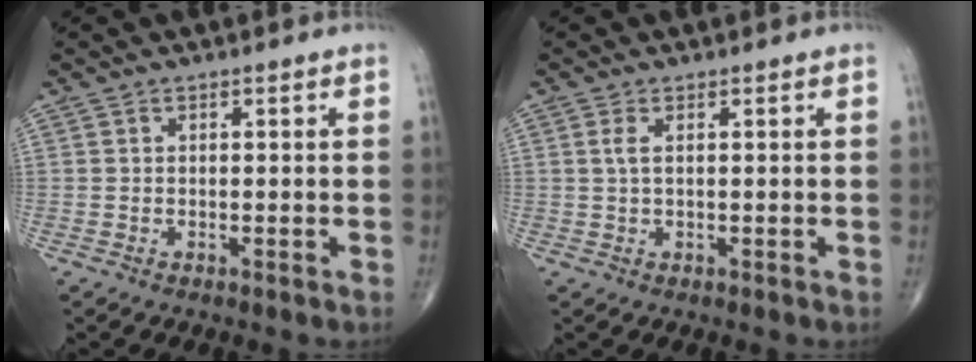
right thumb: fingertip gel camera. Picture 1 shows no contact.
{"total": 1.8, "force": [0.4, 0.5, 1.6], "torque": [-0.045, 0.004, 0.013]}